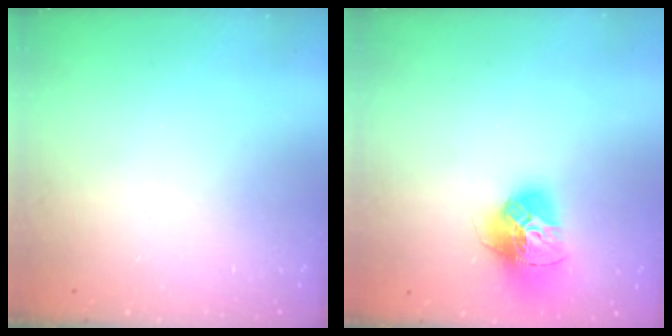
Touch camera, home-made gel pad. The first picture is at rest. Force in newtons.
{"total": 15.5, "press": 15.4, "slide": 1.7}